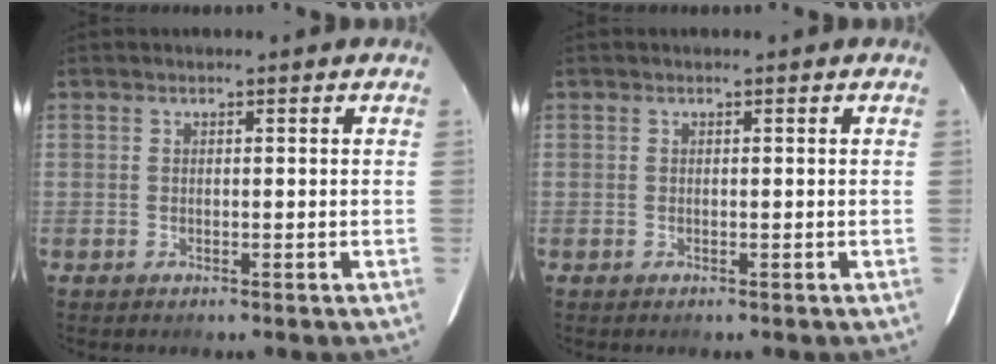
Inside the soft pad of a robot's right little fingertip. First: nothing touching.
{"total": 0.0}